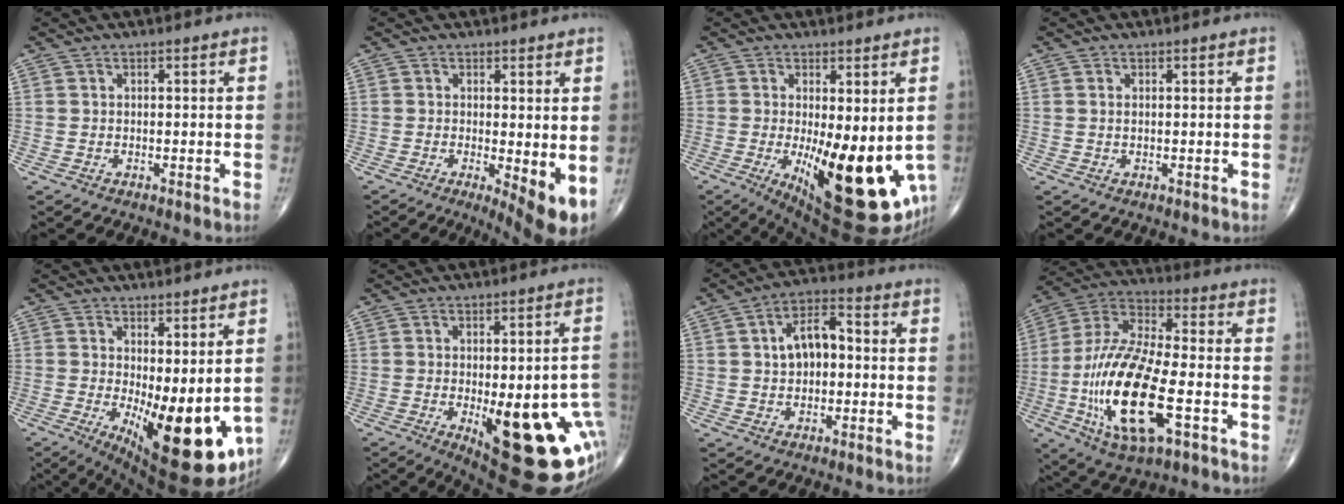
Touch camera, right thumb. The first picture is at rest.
{"total": 7.1, "force": [-0.7, 2.1, 6.8], "torque": [-0.100, -0.020, -0.009]}
{"total": 19.0, "force": [-3.4, 6.9, 17.4], "torque": [-0.214, -0.034, -0.021]}
{"total": 0.6, "force": [0.2, 0.2, 0.5], "torque": [-0.013, 0.002, 0.005]}
{"total": 16.6, "force": [-2.4, 6.4, 15.1], "torque": [-0.207, -0.036, -0.011]}
{"total": 25.4, "force": [-6.7, 8.9, 22.8], "torque": [-0.222, -0.002, -0.058]}
{"total": 8.6, "force": [0.5, 5.1, 6.8], "torque": [-0.101, 0.028, 0.000]}
{"total": 22.7, "force": [-6.2, 8.7, 20.0], "torque": [-0.415, 0.018, -0.101]}